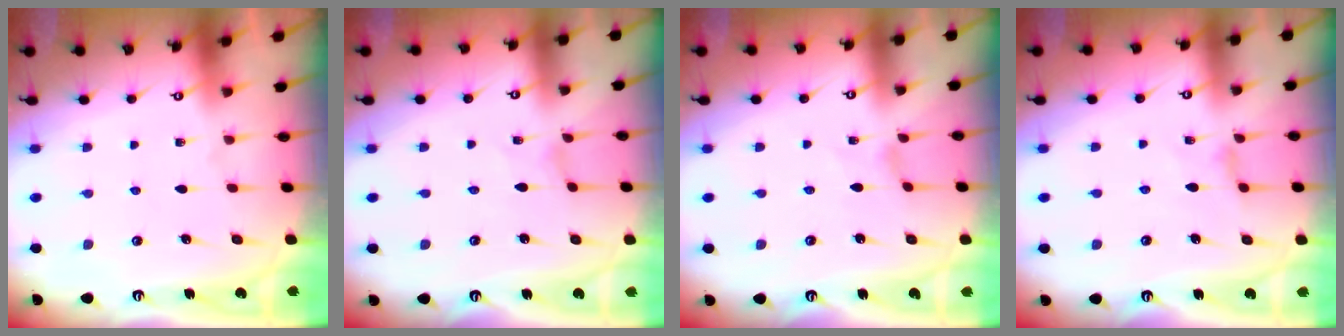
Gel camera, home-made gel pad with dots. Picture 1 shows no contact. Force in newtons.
{"total": 0.0}
{"total": 0.5, "press": 0.5, "slide": 0.2}
{"total": 1.9, "press": 1.8, "slide": 0.5}